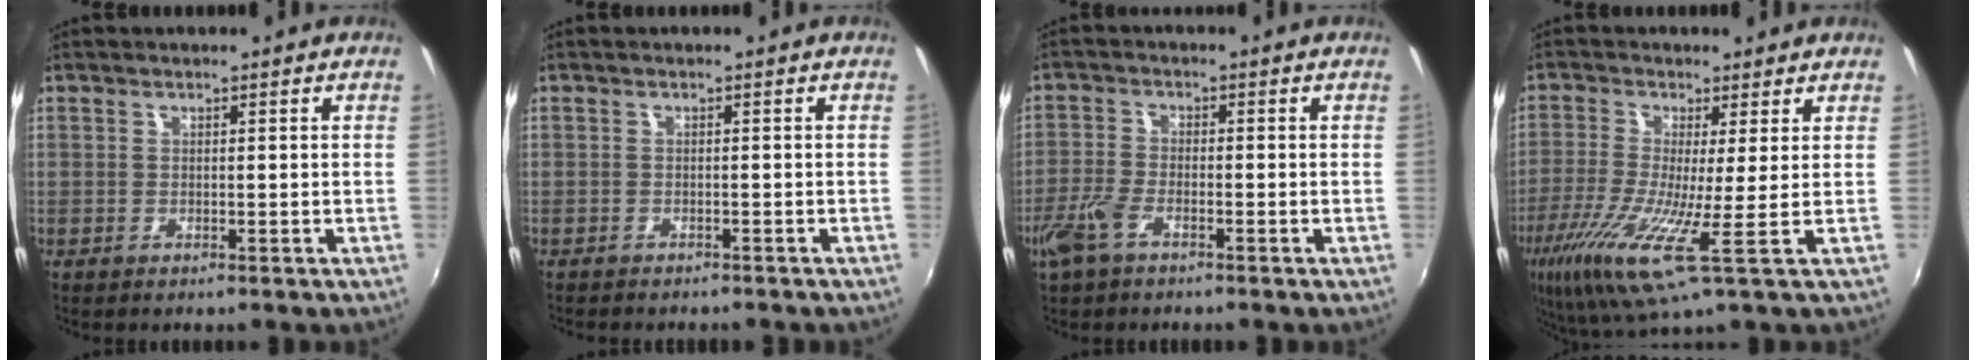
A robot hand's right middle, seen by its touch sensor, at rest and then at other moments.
{"total": 2.7, "force": [-2.5, 0.7, 0.8], "torque": [-0.021, -0.012, -0.037]}
{"total": 5.4, "force": [-3.3, 2.2, 3.7], "torque": [-0.091, -0.006, -0.067]}
{"total": 11.7, "force": [-2.9, 1.1, 11.2], "torque": [-0.243, -0.033, -0.062]}